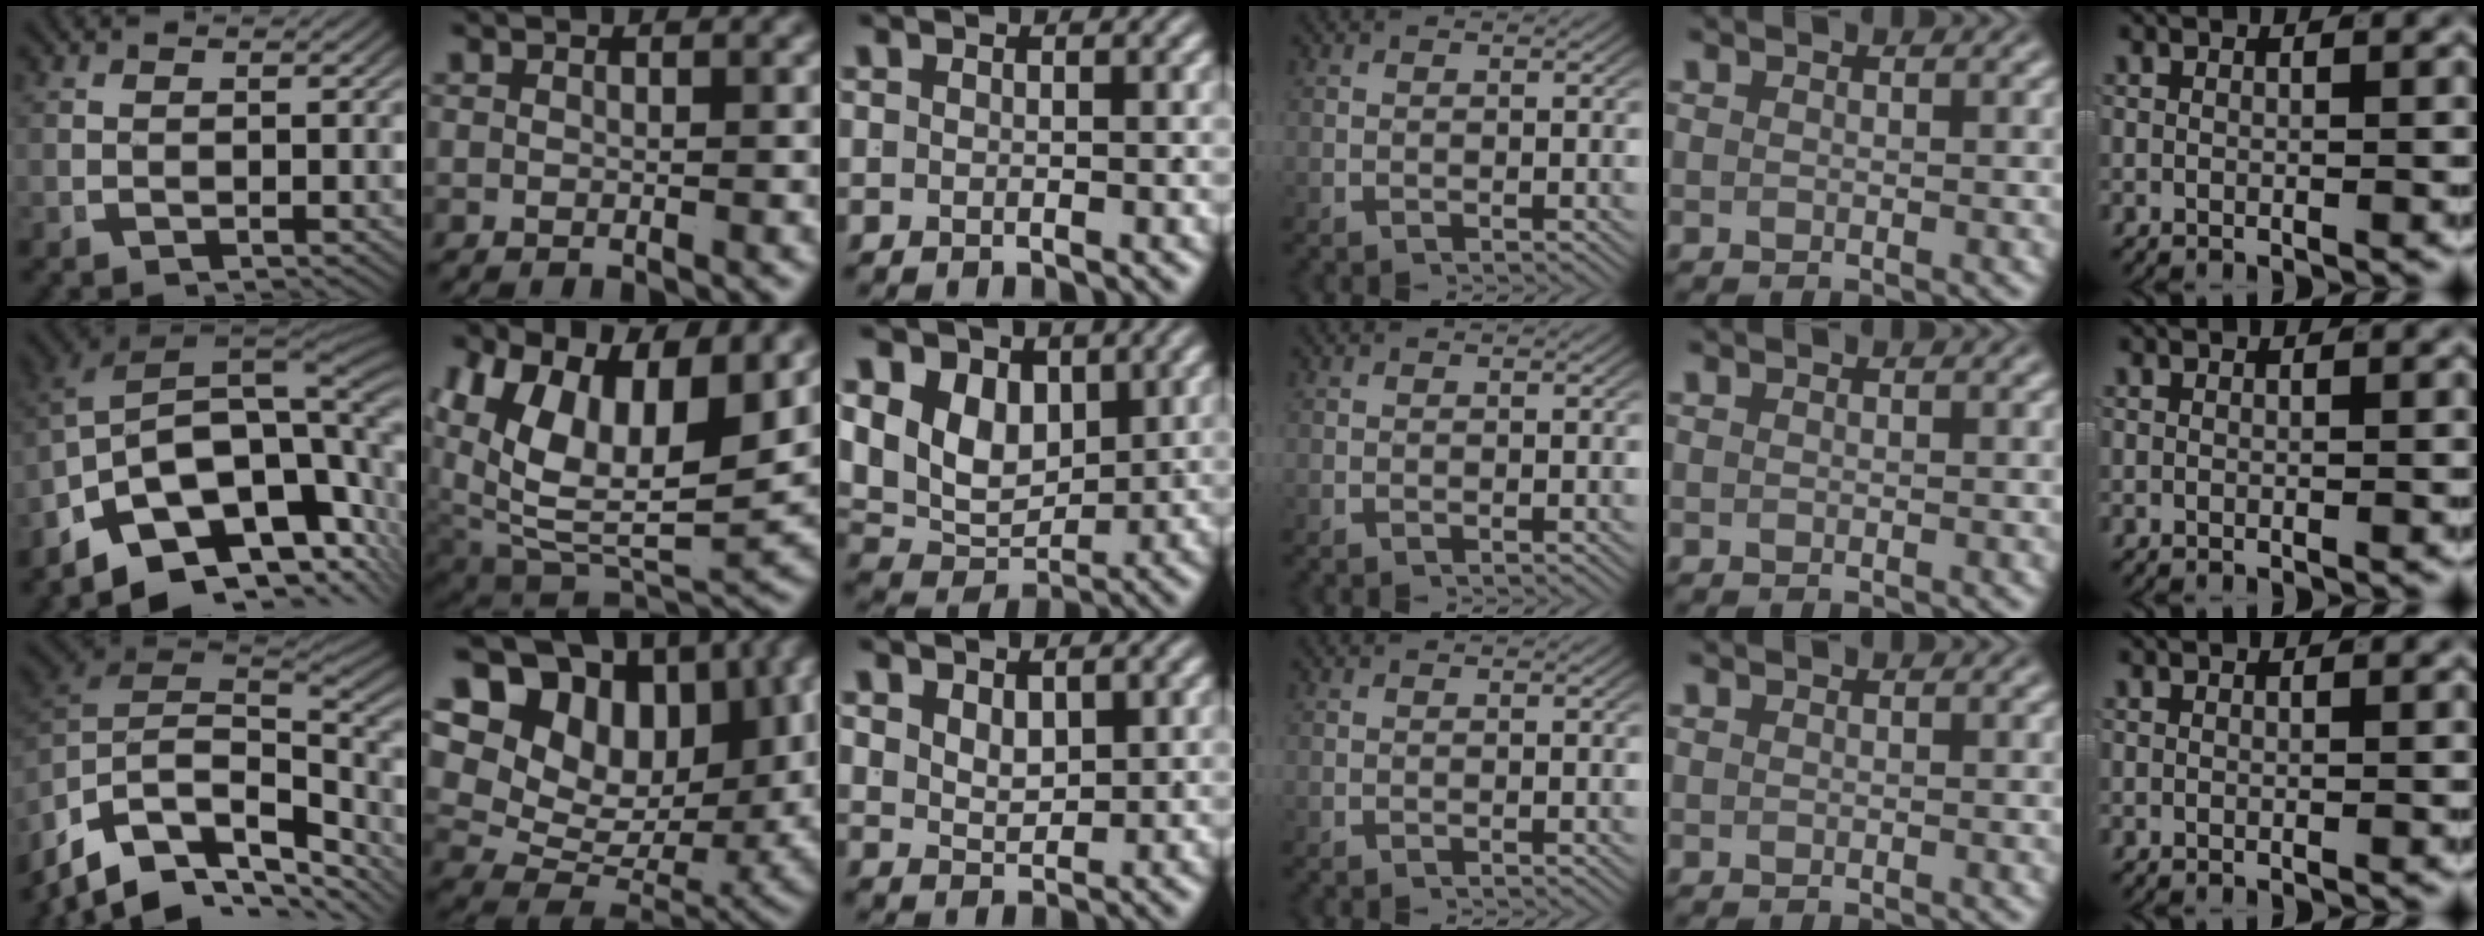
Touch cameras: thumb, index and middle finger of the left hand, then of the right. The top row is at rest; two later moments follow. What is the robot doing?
{"motion": "lift_and_place", "object": "shirt"}